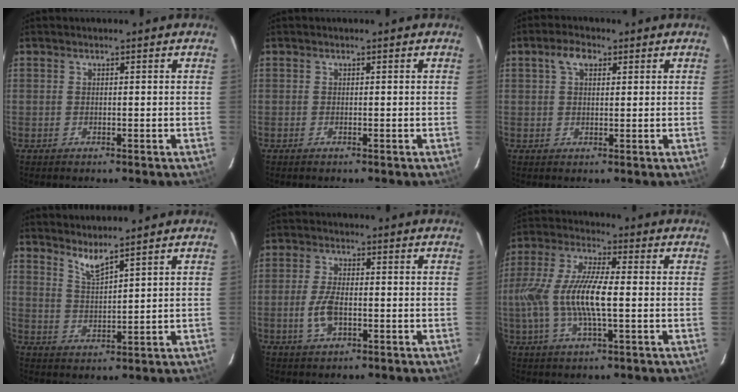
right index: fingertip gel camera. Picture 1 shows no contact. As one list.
[{"total": 0.0}, {"total": 3.6, "force": [1.5, 2.2, 2.5], "torque": [-0.043, 0.012, 0.027]}, {"total": 4.2, "force": [3.6, 0.0, 2.1], "torque": [-0.043, -0.007, 0.070]}, {"total": 5.7, "force": [-1.7, 2.8, 4.7], "torque": [-0.103, -0.001, -0.030]}, {"total": 13.6, "force": [-1.5, 3.5, 13.0], "torque": [-0.267, -0.001, -0.031]}]